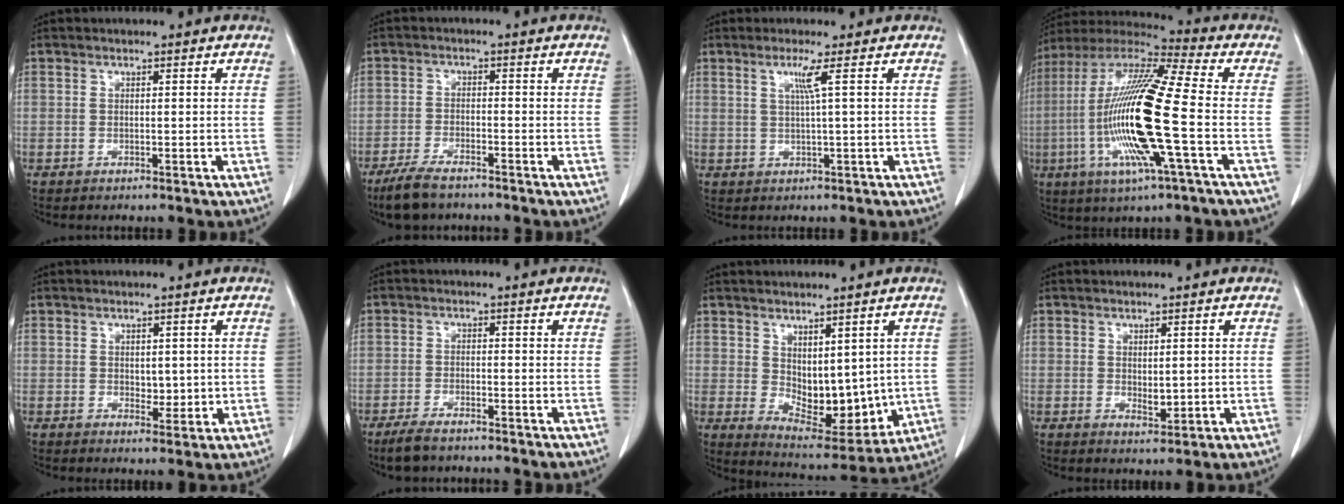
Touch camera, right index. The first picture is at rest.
{"total": 5.7, "force": [-4.5, 1.5, 3.1], "torque": [-0.065, -0.010, -0.081]}
{"total": 3.0, "force": [1.2, -1.0, 2.5], "torque": [-0.051, -0.004, 0.026]}
{"total": 20.4, "force": [-3.6, 1.1, 20.0], "torque": [-0.420, -0.012, -0.076]}
{"total": 2.5, "force": [0.4, 1.5, 1.9], "torque": [-0.023, -0.007, 0.012]}
{"total": 3.7, "force": [-3.0, 1.0, 2.0], "torque": [-0.043, -0.007, -0.052]}
{"total": 10.7, "force": [0.8, 5.6, 9.1], "torque": [-0.121, -0.012, 0.040]}
{"total": 2.6, "force": [0.3, 1.2, 2.2], "torque": [-0.035, -0.008, 0.011]}